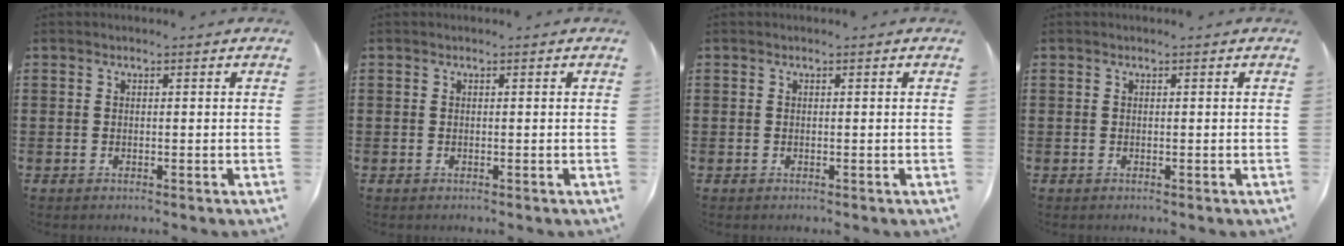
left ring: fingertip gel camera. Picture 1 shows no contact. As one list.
[{"total": 0.0}, {"total": 0.0}, {"total": 0.0}]